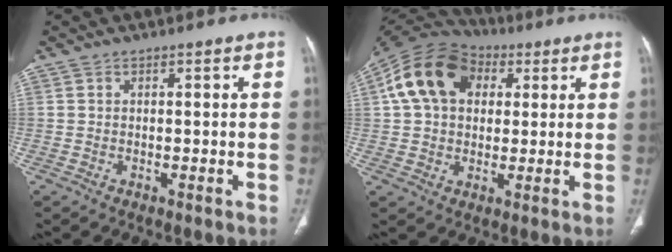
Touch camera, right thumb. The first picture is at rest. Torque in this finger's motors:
{"motor_torque": [0.63, 3.23, 1.48, 0.19, 0.22]}